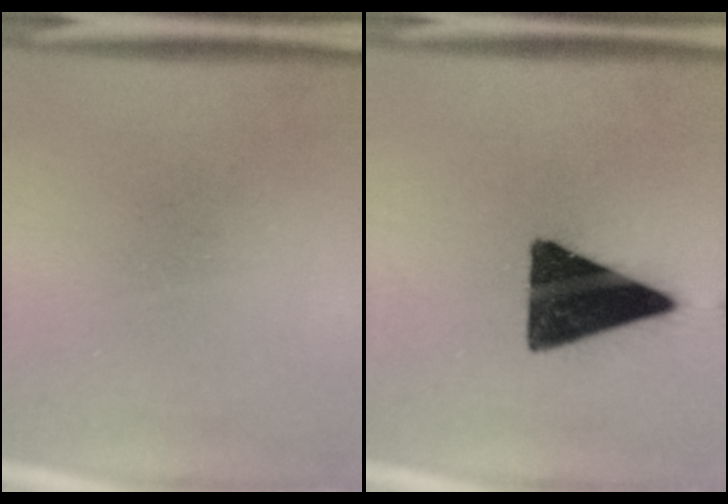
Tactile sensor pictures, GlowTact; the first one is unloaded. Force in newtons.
{"total": 16.1}